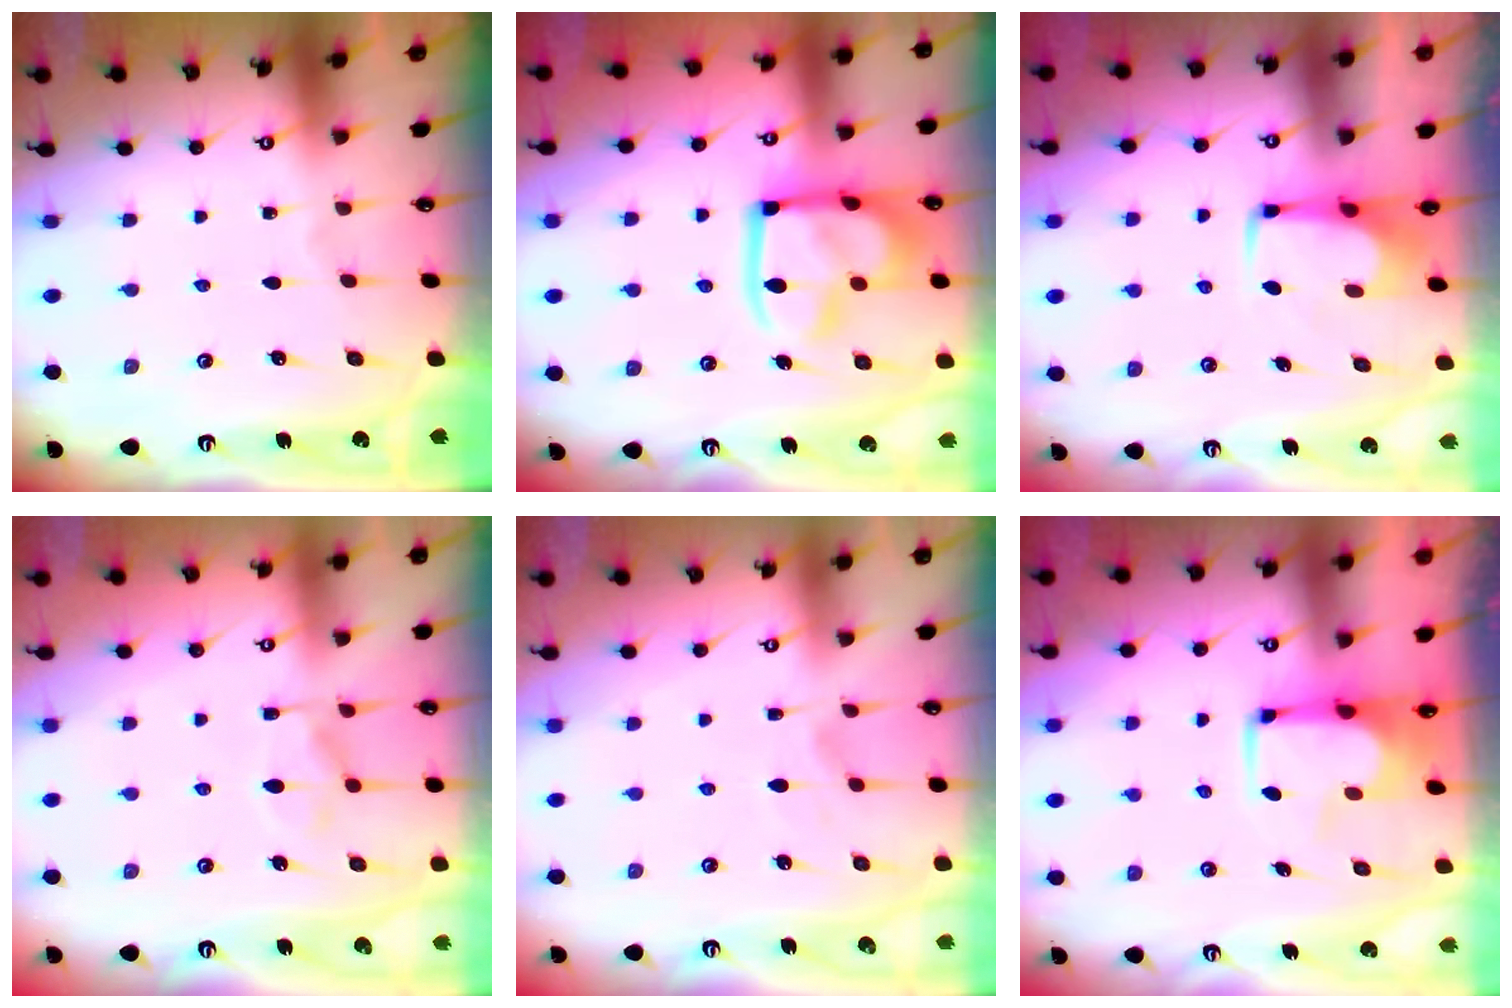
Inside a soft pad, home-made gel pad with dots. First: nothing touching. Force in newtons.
{"total": 17.7, "press": 17.6, "slide": 1.9}
{"total": 1.8, "press": 1.7, "slide": 0.6}
{"total": 2.0, "press": 1.5, "slide": 1.3}
{"total": 2.4, "press": 2.1, "slide": 1.2}
{"total": 2.2, "press": 2.2, "slide": 0.5}